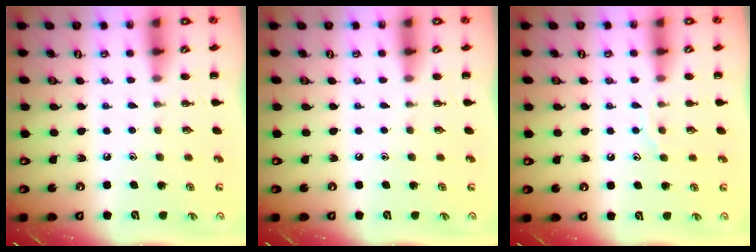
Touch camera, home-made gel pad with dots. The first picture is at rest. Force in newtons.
{"total": 0.0}
{"total": 6.4, "press": 6.4, "slide": 0.9}